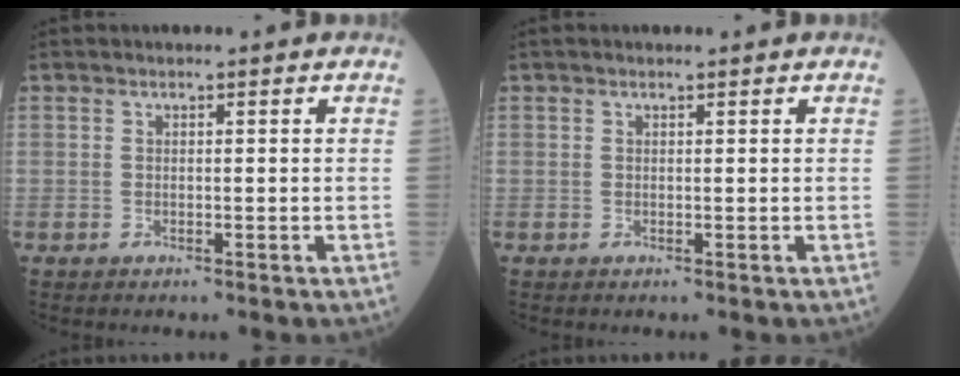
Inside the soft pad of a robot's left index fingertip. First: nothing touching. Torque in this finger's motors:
{"motor_torque": [-0.03, -0.02, -0.12, 0.02]}